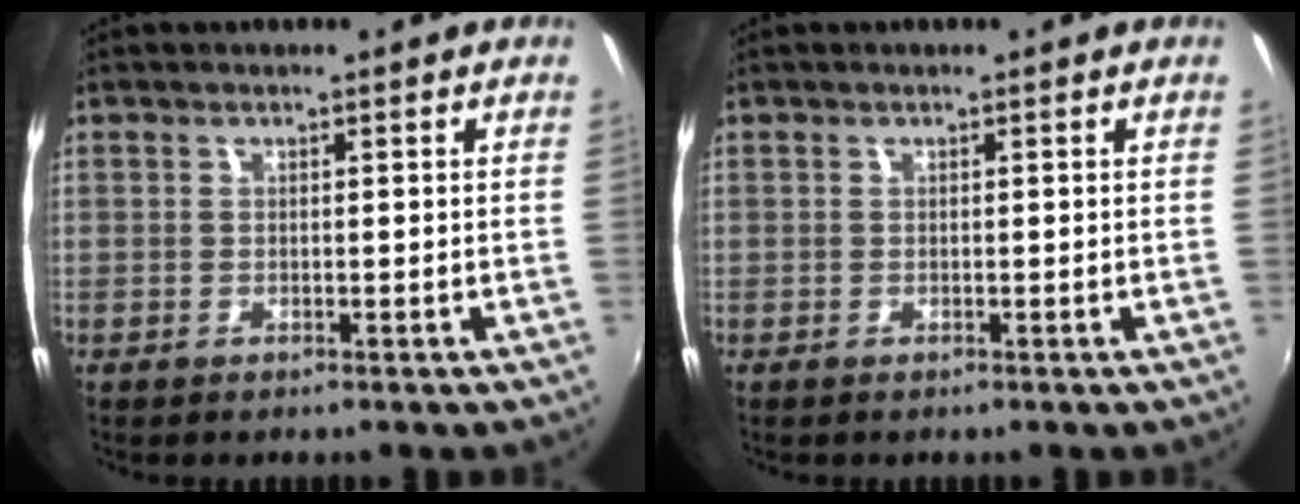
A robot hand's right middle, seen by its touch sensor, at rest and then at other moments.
{"total": 0.0}